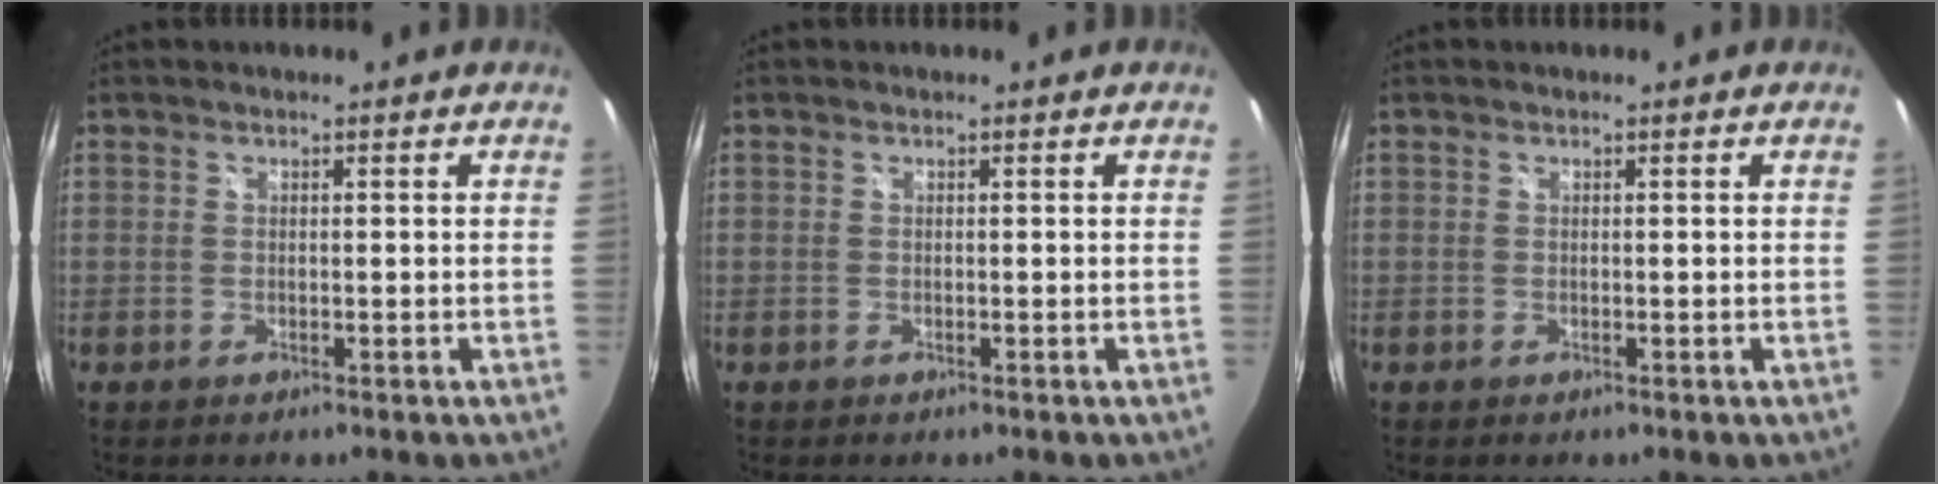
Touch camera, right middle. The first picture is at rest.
{"total": 0.0}
{"total": 0.0}